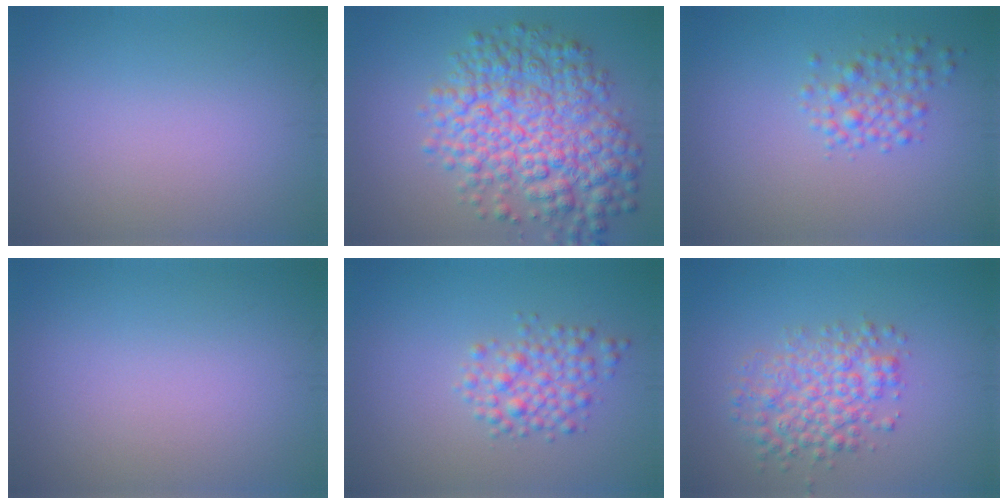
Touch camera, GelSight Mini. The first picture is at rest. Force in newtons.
{"total": 8.9, "press": 8.9, "slide": 0.2}
{"total": 2.3, "press": 2.3, "slide": 0.1}
{"total": 0.0}
{"total": 3.0, "press": 3.0, "slide": 0.1}
{"total": 4.6, "press": 4.6, "slide": 0.2}